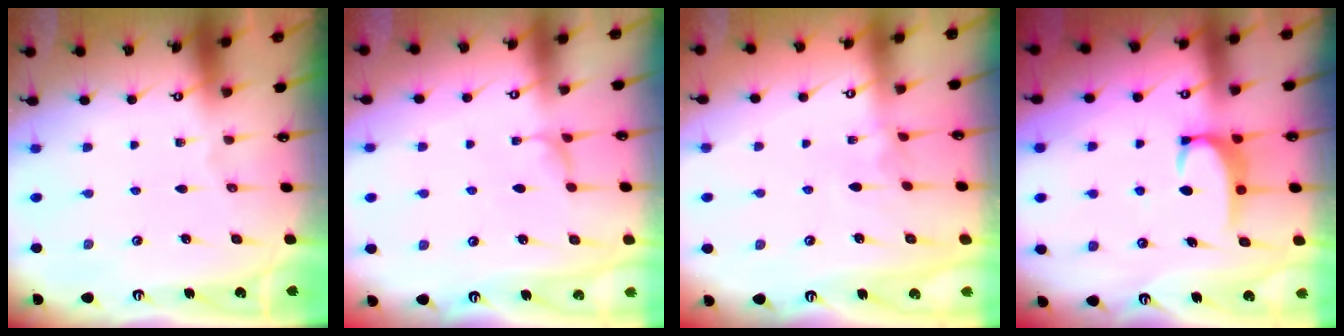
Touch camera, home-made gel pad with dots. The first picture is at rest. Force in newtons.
{"total": 2.8, "press": 2.8, "slide": 0.2}
{"total": 3.4, "press": 3.3, "slide": 0.3}
{"total": 2.7, "press": 2.7, "slide": 0.5}